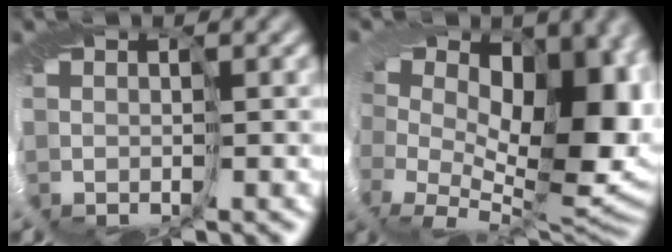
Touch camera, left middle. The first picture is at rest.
{"total": 12.7, "force": [1.8, 8.3, 9.4], "torque": [-0.097, -0.031, 0.040]}